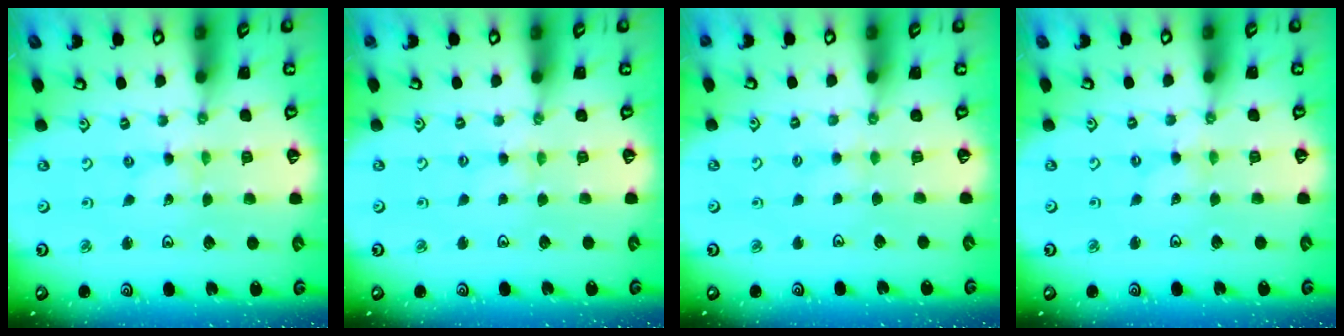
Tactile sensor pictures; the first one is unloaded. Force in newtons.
{"total": 1.4, "press": 1.4, "slide": 0.3}
{"total": 2.0, "press": 1.9, "slide": 0.4}
{"total": 0.0}